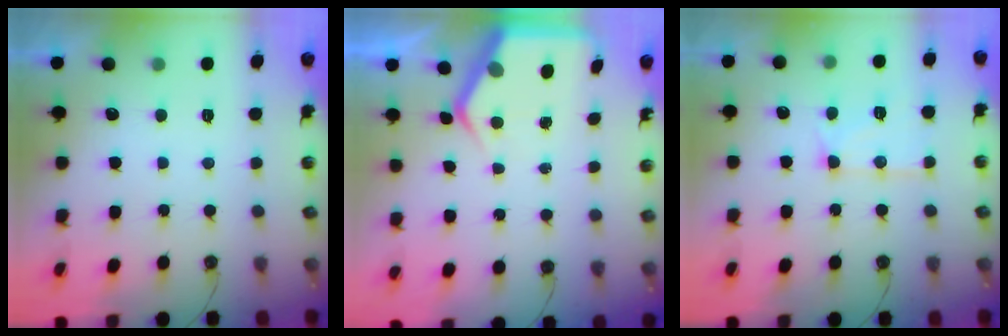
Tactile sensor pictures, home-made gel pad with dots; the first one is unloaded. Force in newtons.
{"total": 5.0, "press": 5.0, "slide": 0.2}
{"total": 11.9, "press": 11.9, "slide": 0.8}